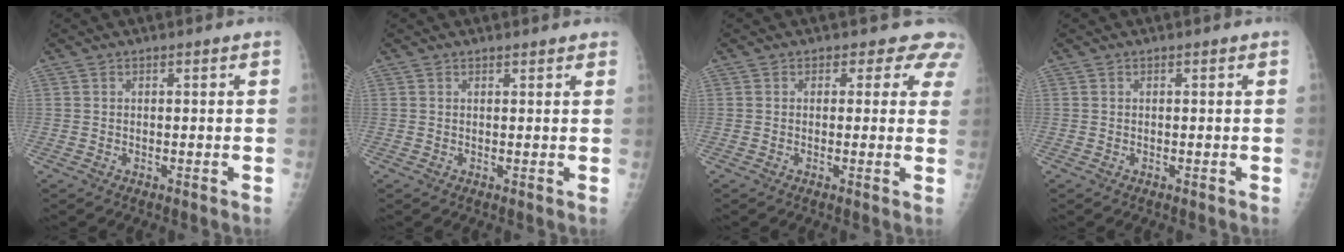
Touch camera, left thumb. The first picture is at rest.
{"total": 1.6, "force": [1.5, 0.5, 0.6], "torque": [0.000, -0.001, 0.018]}
{"total": 5.1, "force": [4.1, 3.0, 0.4], "torque": [0.036, -0.016, 0.022]}
{"total": 0.0}